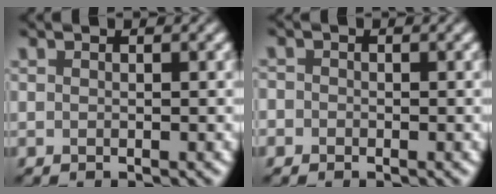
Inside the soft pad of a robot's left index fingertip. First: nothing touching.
{"total": 1.2, "force": [-0.1, 1.2, 0.3], "torque": [0.008, 0.000, -0.014]}